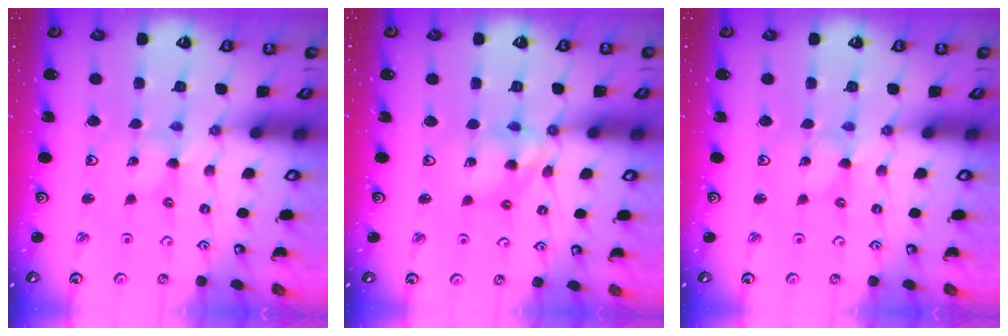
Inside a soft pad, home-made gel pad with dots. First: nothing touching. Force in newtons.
{"total": 9.7, "press": 9.7, "slide": 0.9}
{"total": 0.0}